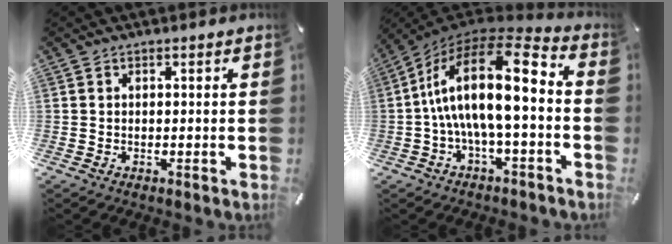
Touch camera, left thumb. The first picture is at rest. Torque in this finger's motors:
{"motor_torque": [1.05, 3.51, 2.00, -0.77, 0.92]}